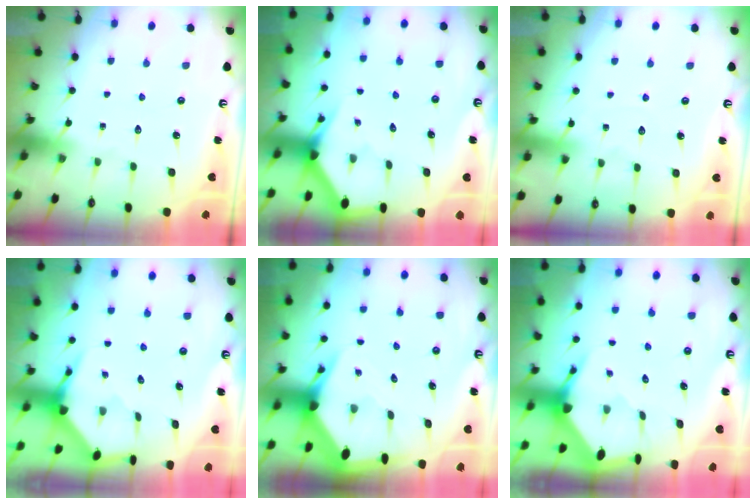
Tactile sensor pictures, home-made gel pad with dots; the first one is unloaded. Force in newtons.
{"total": 3.0, "press": 3.0, "slide": 0.1}
{"total": 2.5, "press": 2.4, "slide": 0.3}
{"total": 4.0, "press": 4.0, "slide": 0.5}
{"total": 5.2, "press": 5.1, "slide": 0.7}
{"total": 3.6, "press": 3.5, "slide": 0.5}